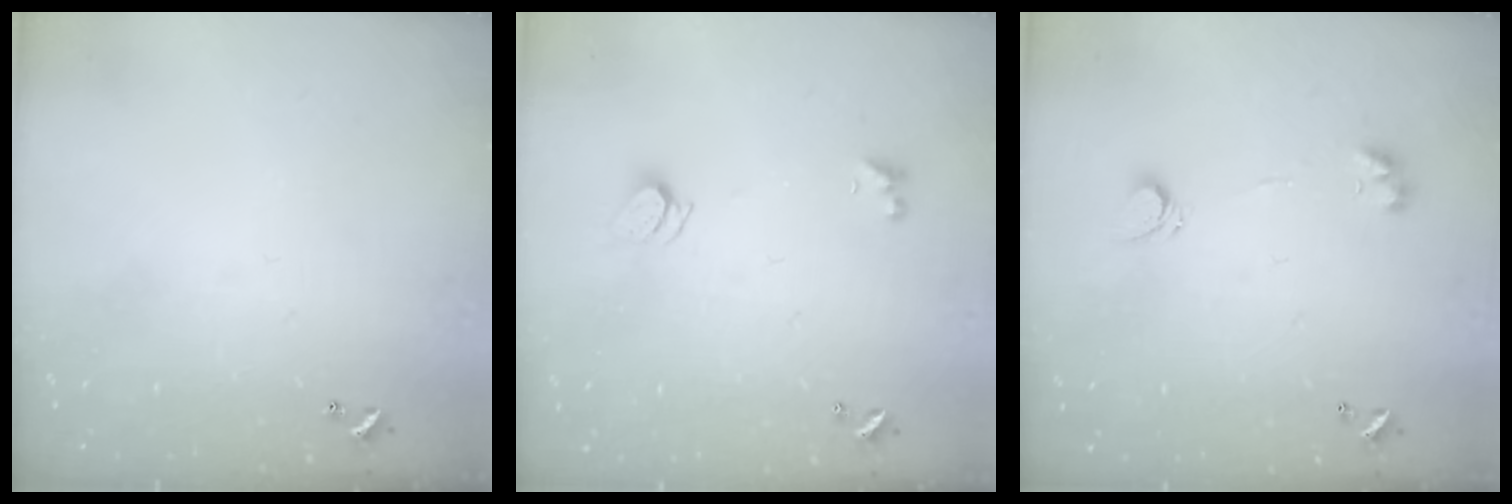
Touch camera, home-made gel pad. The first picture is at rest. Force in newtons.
{"total": 2.3, "press": 2.3, "slide": 0.2}
{"total": 3.1, "press": 3.1, "slide": 0.6}